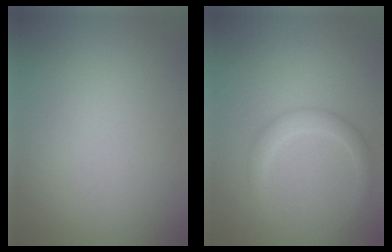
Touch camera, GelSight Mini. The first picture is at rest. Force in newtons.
{"total": 2.2, "press": 2.2, "slide": 0.1}